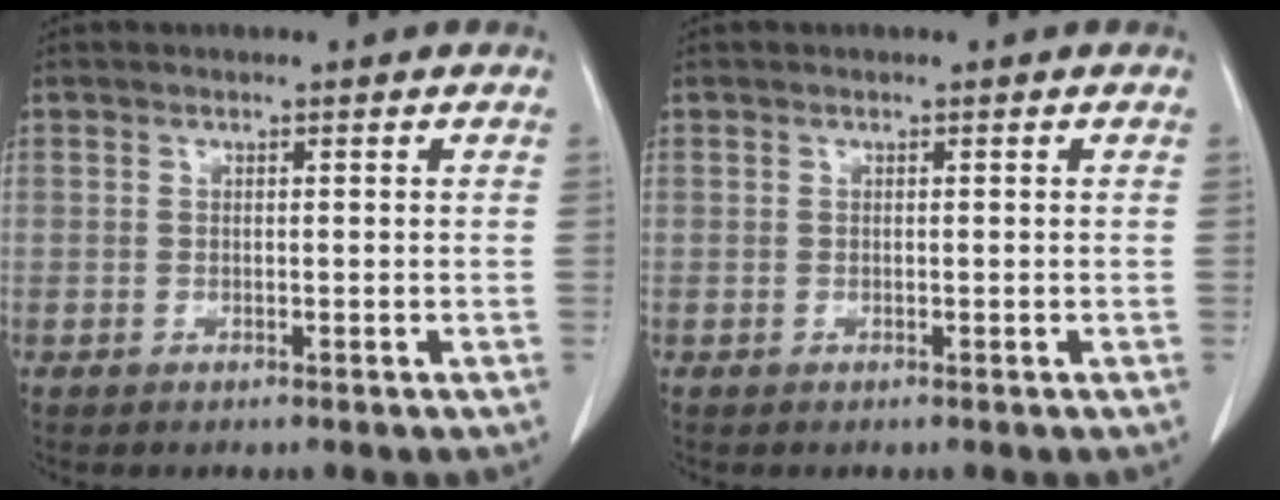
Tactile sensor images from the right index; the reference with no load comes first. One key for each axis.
{"total": 0.0}